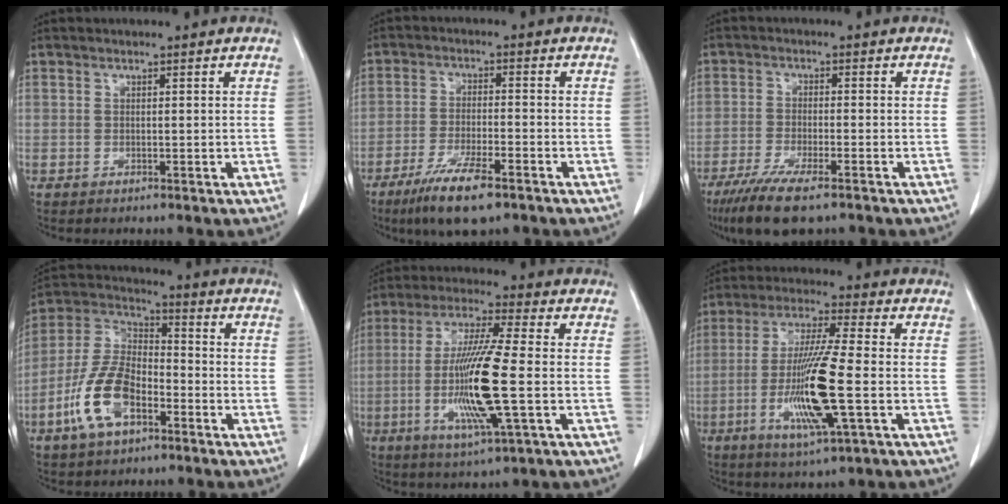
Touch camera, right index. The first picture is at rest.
{"total": 9.2, "force": [-6.1, 1.4, 6.8], "torque": [-0.125, -0.019, -0.103]}
{"total": 9.4, "force": [-6.7, 1.4, 6.5], "torque": [-0.110, -0.022, -0.108]}
{"total": 12.1, "force": [-5.4, 5.7, 9.1], "torque": [-0.211, 0.010, -0.105]}
{"total": 14.4, "force": [-2.4, 0.5, 14.2], "torque": [-0.285, -0.015, -0.050]}
{"total": 13.7, "force": [-3.1, 0.3, 13.3], "torque": [-0.267, -0.018, -0.062]}